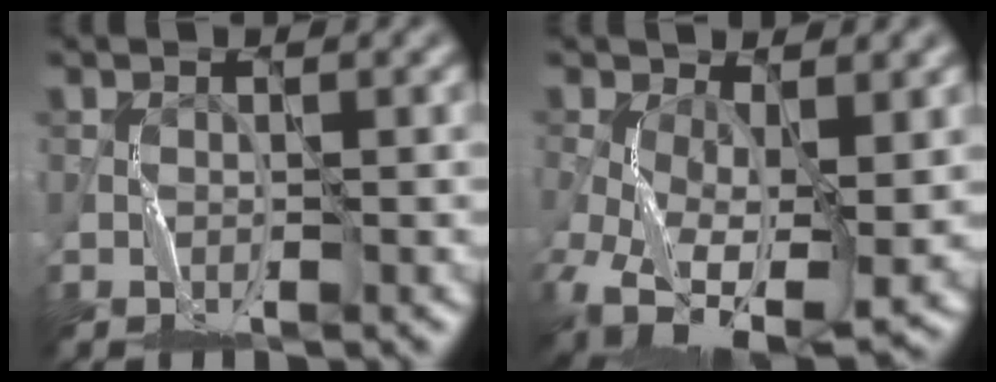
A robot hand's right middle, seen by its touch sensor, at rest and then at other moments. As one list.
[{"total": 11.2, "force": [-3.3, 5.5, 9.2], "torque": [-0.192, -0.035, -0.046]}]